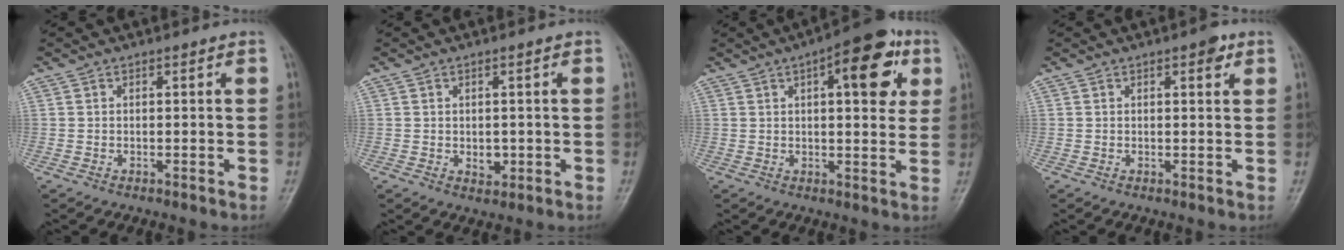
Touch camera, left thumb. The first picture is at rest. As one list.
[{"total": 2.6, "force": [-0.2, 1.8, 1.8], "torque": [-0.017, -0.003, 0.001]}, {"total": 12.8, "force": [4.7, 5.0, 10.8], "torque": [-0.110, 0.000, 0.053]}, {"total": 2.3, "force": [1.2, 0.8, 1.7], "torque": [-0.019, -0.003, 0.013]}]